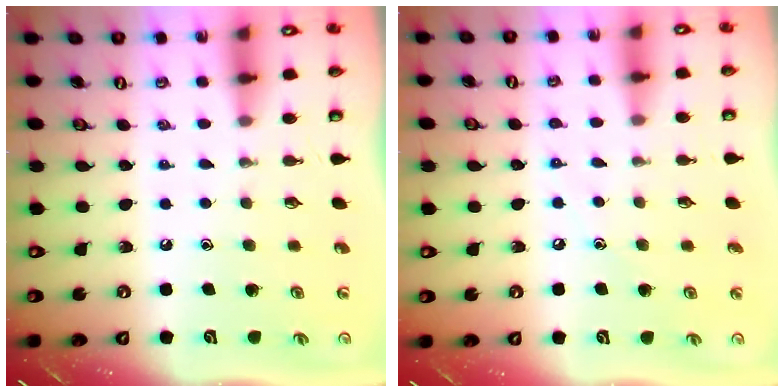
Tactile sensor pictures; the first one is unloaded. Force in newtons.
{"total": 3.8, "press": 3.8, "slide": 0.5}